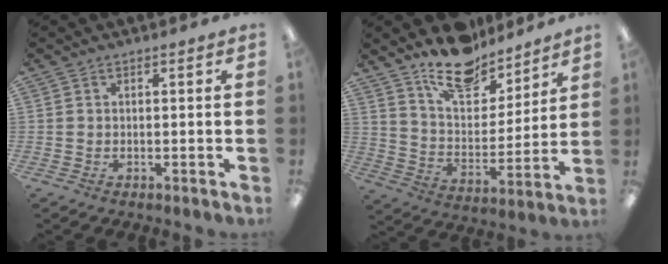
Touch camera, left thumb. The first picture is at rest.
{"total": 15.4, "force": [12.8, 6.5, 5.7], "torque": [-0.094, -0.087, 0.232]}